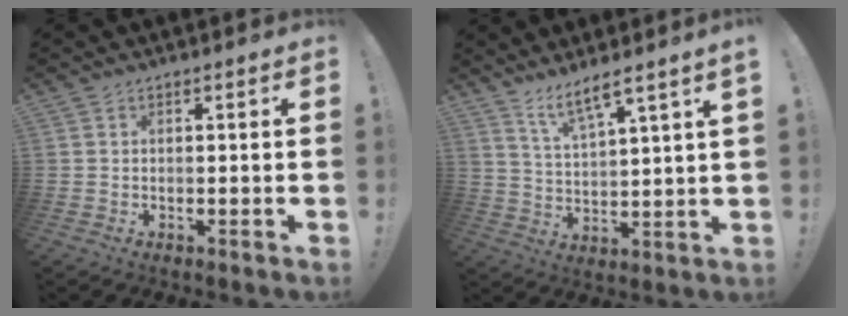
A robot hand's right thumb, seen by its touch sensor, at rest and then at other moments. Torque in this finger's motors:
{"motor_torque": [-0.03, 0.11, 0.18, 0.36, 0.11]}